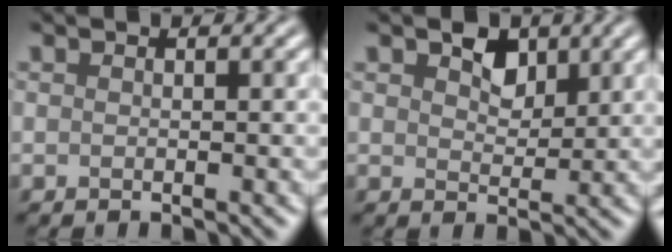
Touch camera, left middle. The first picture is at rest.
{"total": 3.0, "force": [2.0, 1.7, 1.4], "torque": [-0.022, 0.013, 0.023]}